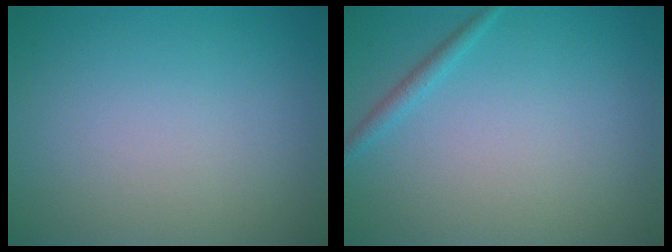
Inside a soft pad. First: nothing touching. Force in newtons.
{"total": 1.1, "press": 1.1, "slide": 0.0}